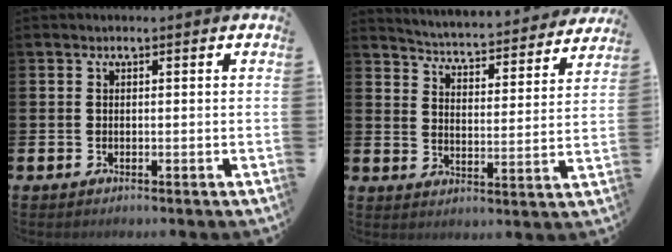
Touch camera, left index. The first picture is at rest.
{"total": 4.7, "force": [4.7, 0.3, 0.6], "torque": [-0.030, -0.048, 0.072]}